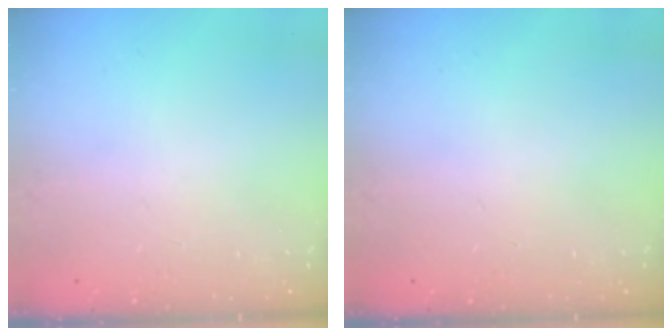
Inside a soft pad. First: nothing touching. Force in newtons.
{"total": 0.0}